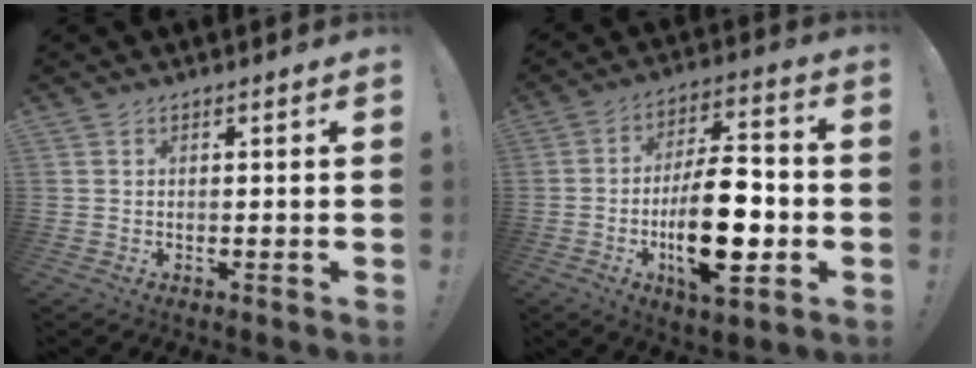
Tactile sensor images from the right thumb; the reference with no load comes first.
{"total": 19.1, "force": [-3.9, 8.1, 16.8], "torque": [-0.284, 0.009, -0.062]}